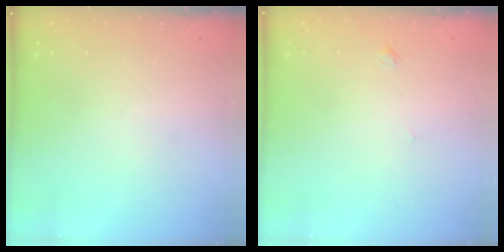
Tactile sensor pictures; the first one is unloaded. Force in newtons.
{"total": 1.5, "press": 1.4, "slide": 0.5}